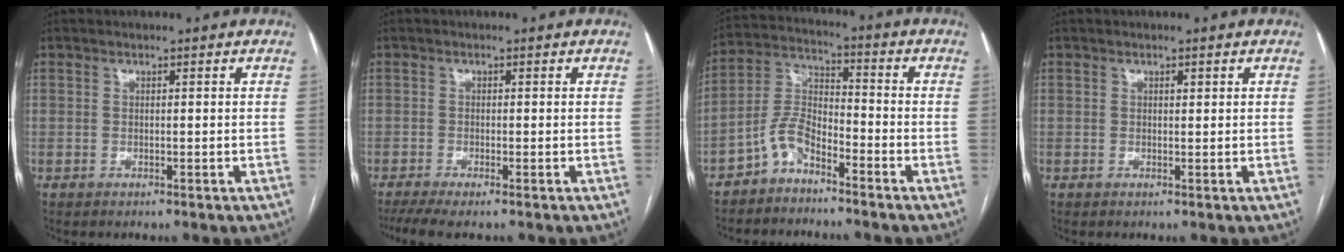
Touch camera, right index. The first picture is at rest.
{"total": 4.3, "force": [-3.2, 0.4, 2.8], "torque": [-0.047, -0.010, -0.058]}
{"total": 6.3, "force": [-4.5, 2.6, 3.6], "torque": [-0.081, 0.012, -0.094]}
{"total": 0.6, "force": [0.3, 0.3, 0.4], "torque": [-0.007, -0.001, 0.003]}